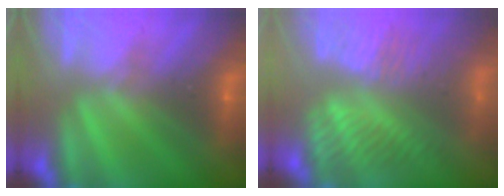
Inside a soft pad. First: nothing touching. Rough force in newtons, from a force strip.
{"total": 3.4}